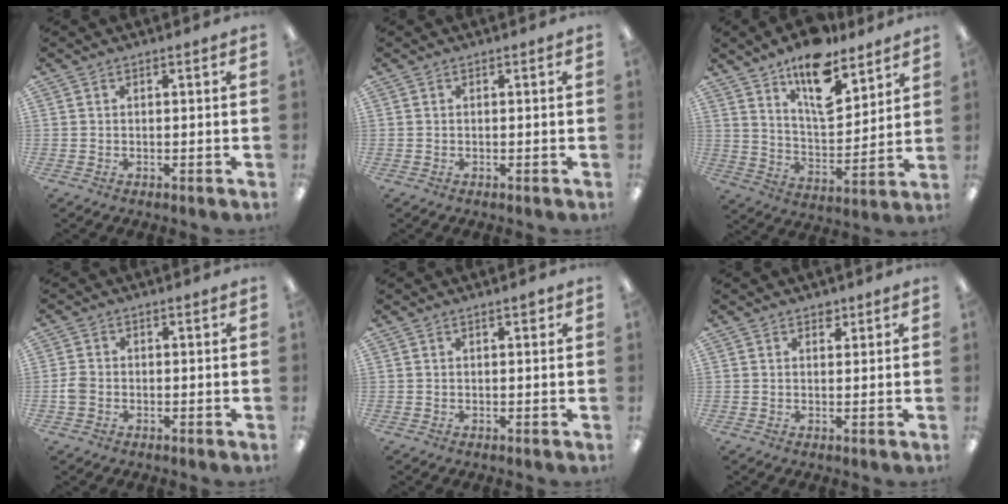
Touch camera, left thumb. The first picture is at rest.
{"total": 0.0}
{"total": 15.1, "force": [10.9, 6.2, 8.4], "torque": [-0.128, -0.064, 0.188]}
{"total": 2.5, "force": [-0.8, 2.0, 1.4], "torque": [-0.023, 0.004, -0.014]}
{"total": 1.6, "force": [0.8, 0.5, 1.3], "torque": [-0.012, -0.004, 0.009]}
{"total": 1.9, "force": [1.4, 1.1, 0.6], "torque": [0.005, -0.006, 0.022]}